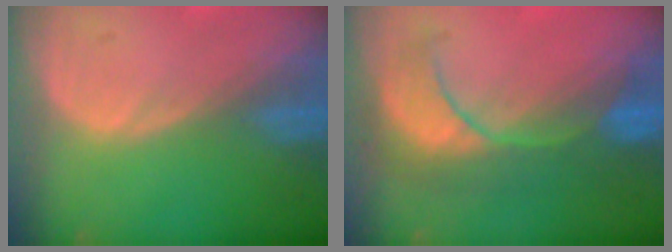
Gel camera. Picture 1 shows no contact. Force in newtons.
{"total": 8.5, "press": 8.4, "slide": 1.4}